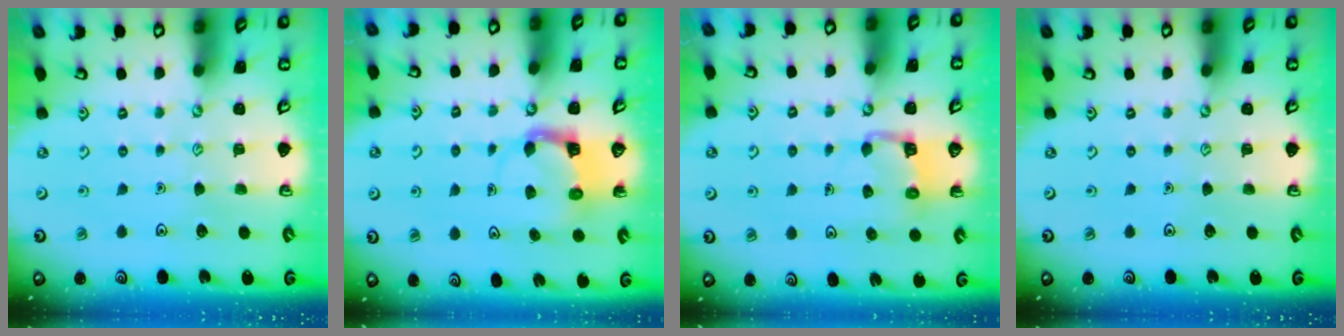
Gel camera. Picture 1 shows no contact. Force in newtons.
{"total": 4.4, "press": 4.4, "slide": 0.2}
{"total": 2.8, "press": 2.8, "slide": 0.2}
{"total": 0.0}